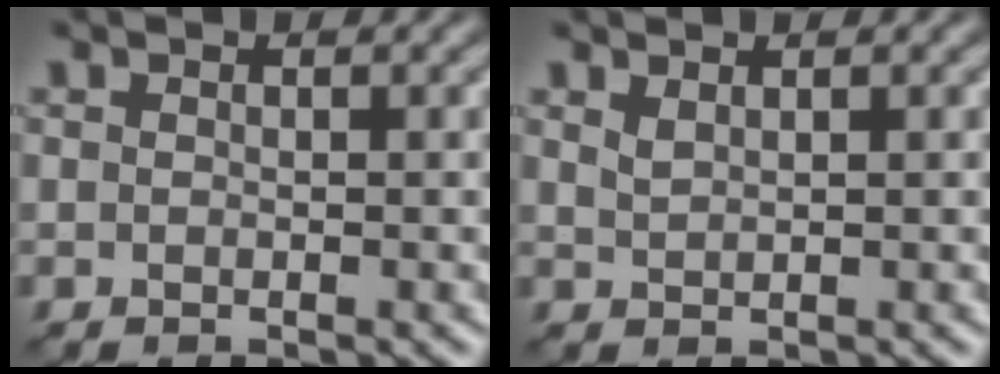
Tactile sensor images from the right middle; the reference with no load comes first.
{"total": 1.0, "force": [0.8, 0.2, 0.4], "torque": [-0.012, 0.000, 0.019]}